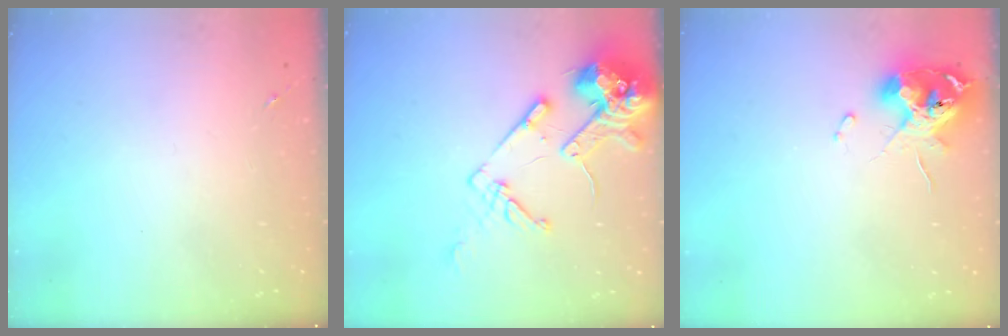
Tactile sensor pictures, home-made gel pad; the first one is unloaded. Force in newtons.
{"total": 15.8, "press": 15.6, "slide": 2.0}
{"total": 11.2, "press": 11.2, "slide": 1.3}